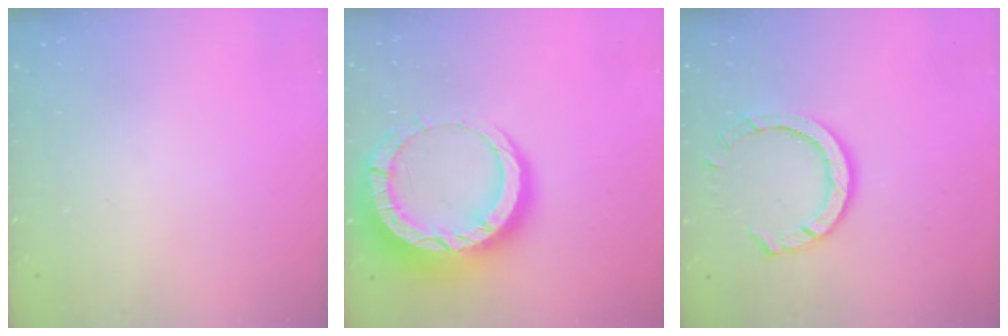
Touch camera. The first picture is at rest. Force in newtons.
{"total": 18.7, "press": 18.6, "slide": 1.9}
{"total": 8.8, "press": 8.7, "slide": 1.0}